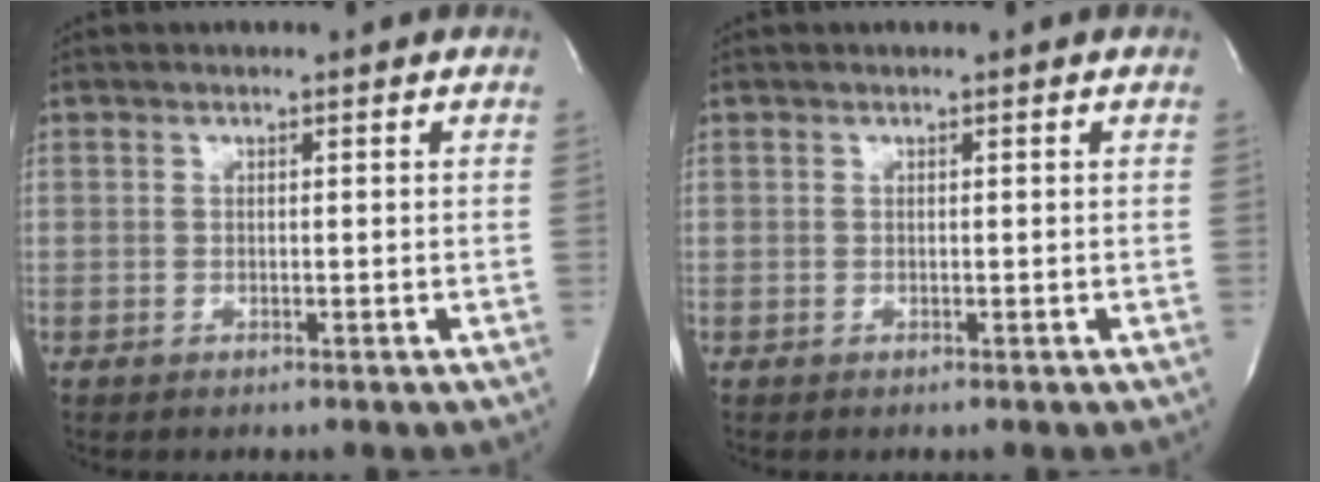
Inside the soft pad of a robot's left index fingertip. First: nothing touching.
{"total": 0.0}